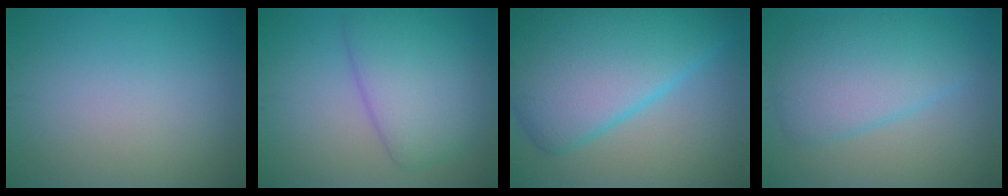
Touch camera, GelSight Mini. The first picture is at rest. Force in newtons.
{"total": 5.9, "press": 5.9, "slide": 0.3}
{"total": 12.0, "press": 12.0, "slide": 0.2}
{"total": 5.7, "press": 5.7, "slide": 0.1}